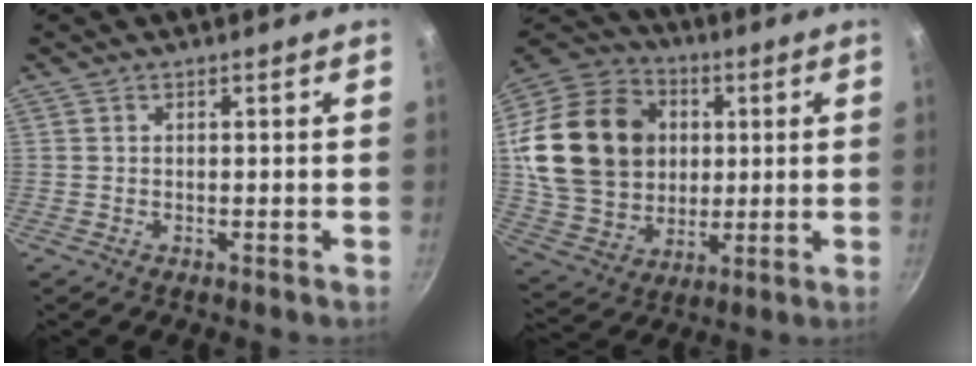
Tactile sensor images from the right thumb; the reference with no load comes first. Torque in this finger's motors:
{"motor_torque": [0.74, 4.27, 1.70, -0.03, 0.43]}